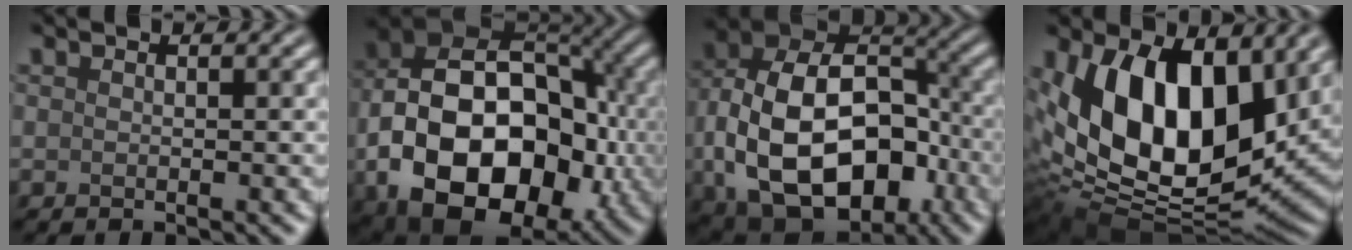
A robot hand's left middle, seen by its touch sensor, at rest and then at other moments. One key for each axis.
{"total": 17.6, "fx": -3.6, "fy": 12.2, "fz": 12.2, "tx": -0.214, "ty": -0.017, "tz": -0.052}
{"total": 16.0, "fx": -3.2, "fy": 11.1, "fz": 11.2, "tx": -0.207, "ty": -0.019, "tz": -0.048}
{"total": 16.1, "fx": 3.5, "fy": 9.6, "fz": 12.4, "tx": -0.212, "ty": -0.009, "tz": 0.053}